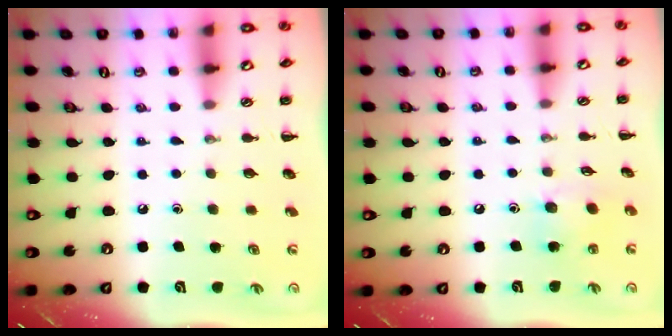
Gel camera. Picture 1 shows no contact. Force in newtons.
{"total": 7.7, "press": 7.7, "slide": 0.7}